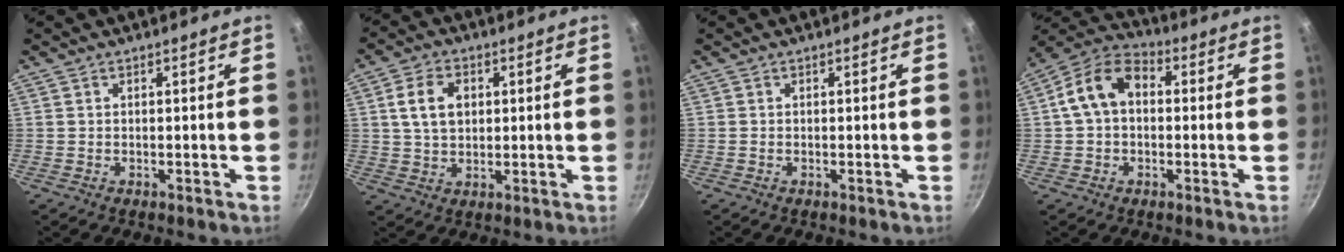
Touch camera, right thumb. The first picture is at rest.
{"total": 7.7, "force": [1.7, 5.4, 5.2], "torque": [-0.079, 0.005, 0.027]}
{"total": 0.0}
{"total": 10.7, "force": [1.0, 7.6, 7.4], "torque": [-0.110, 0.036, -0.002]}